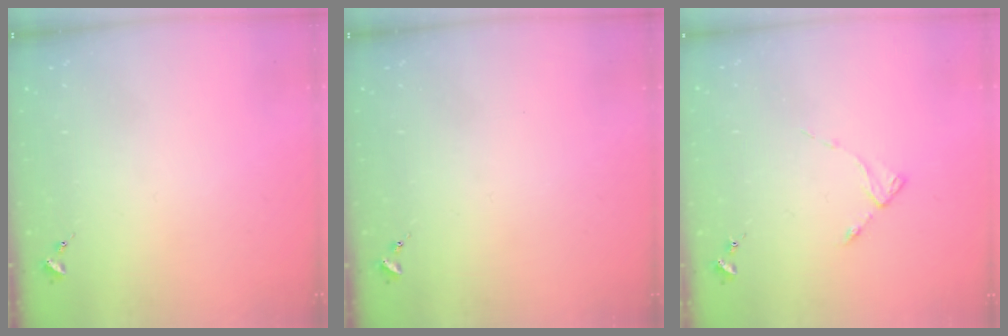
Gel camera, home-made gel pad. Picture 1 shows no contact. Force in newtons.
{"total": 0.0}
{"total": 2.9, "press": 2.8, "slide": 0.4}